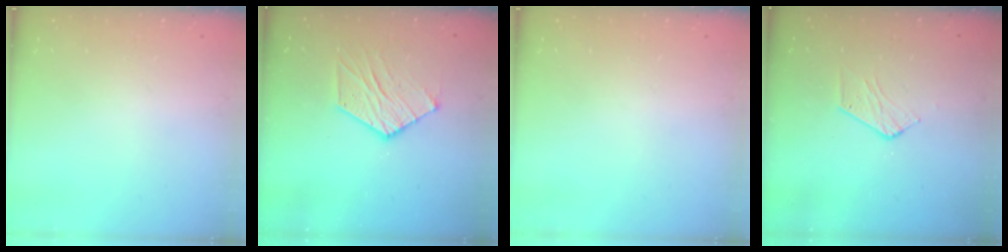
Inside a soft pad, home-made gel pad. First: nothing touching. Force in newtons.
{"total": 9.6, "press": 9.6, "slide": 0.5}
{"total": 0.0}
{"total": 3.6, "press": 3.5, "slide": 0.2}